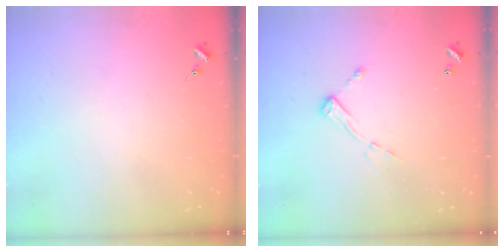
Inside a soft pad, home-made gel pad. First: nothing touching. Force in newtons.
{"total": 6.9, "press": 6.9, "slide": 0.4}